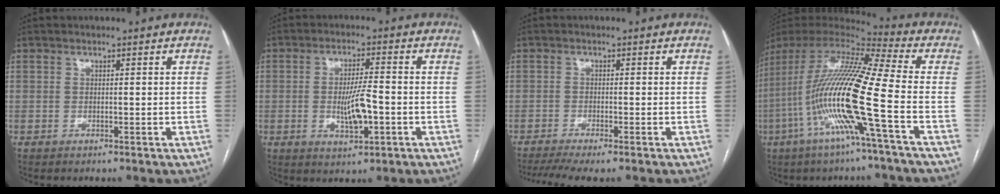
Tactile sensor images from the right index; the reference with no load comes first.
{"total": 6.5, "force": [-1.4, 1.5, 6.2], "torque": [-0.113, -0.002, -0.021]}
{"total": 5.8, "force": [-4.5, 0.4, 3.7], "torque": [-0.060, -0.010, -0.075]}
{"total": 20.2, "force": [-5.3, -0.3, 19.5], "torque": [-0.399, -0.016, -0.118]}